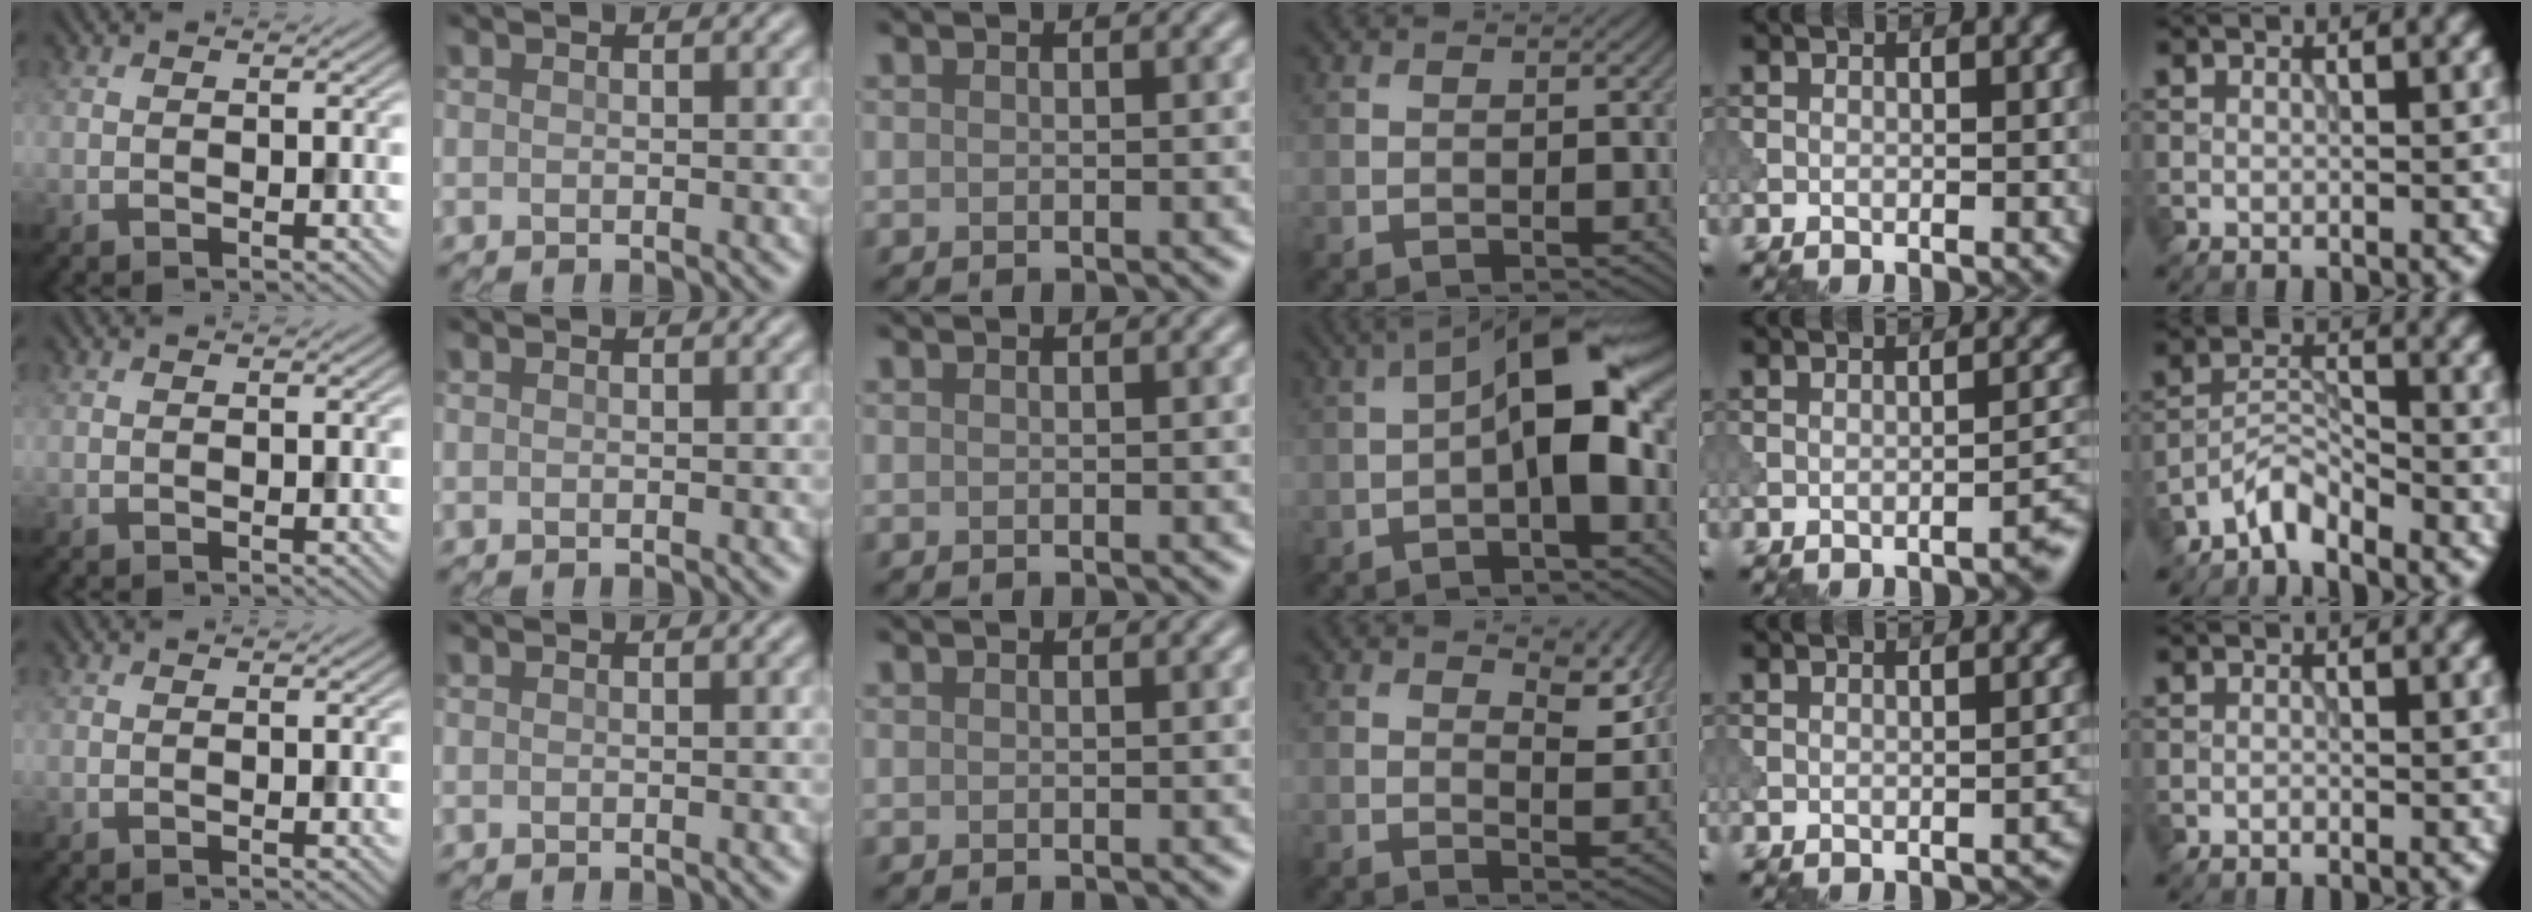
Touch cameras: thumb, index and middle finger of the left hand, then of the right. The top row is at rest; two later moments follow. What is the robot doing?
{"motion": "shake", "object": "bell"}